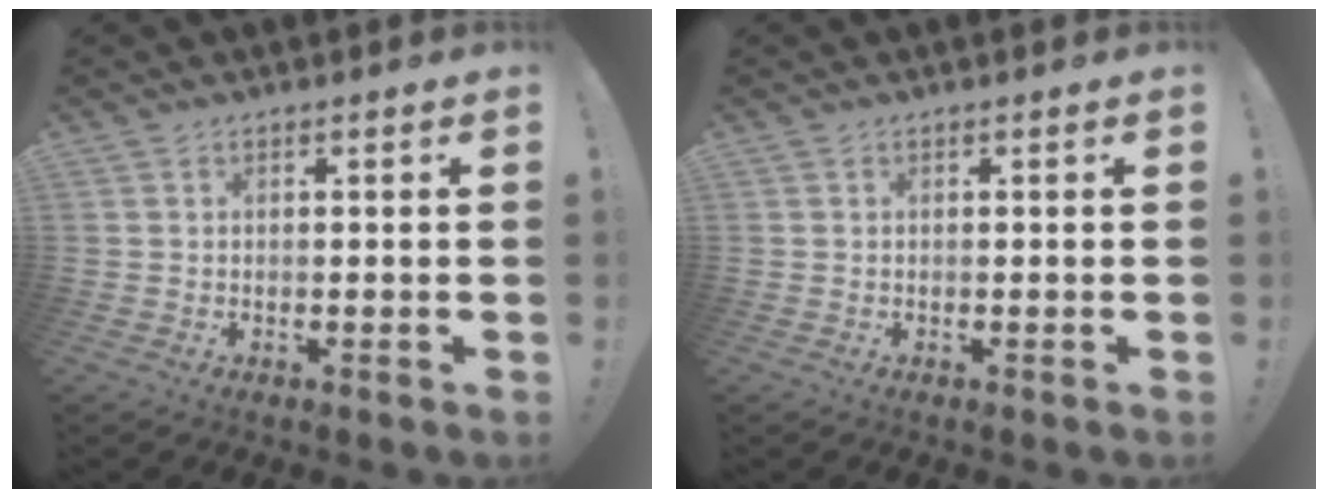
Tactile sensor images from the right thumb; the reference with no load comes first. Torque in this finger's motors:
{"motor_torque": [-0.10, -0.10, -0.07, 0.07, 0.03]}